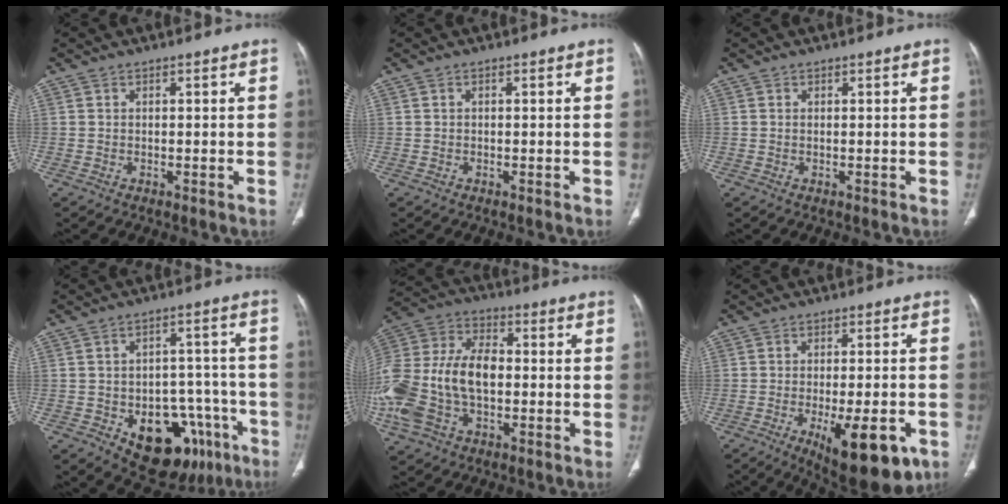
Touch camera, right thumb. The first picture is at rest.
{"total": 0.0}
{"total": 0.0}
{"total": 18.0, "force": [-8.2, 10.9, 11.7], "torque": [-0.116, 0.047, -0.100]}
{"total": 22.2, "force": [-2.8, 14.1, 16.9], "torque": [-0.397, 0.023, -0.048]}
{"total": 15.7, "force": [-6.6, 5.8, 12.9], "torque": [-0.145, 0.006, -0.078]}